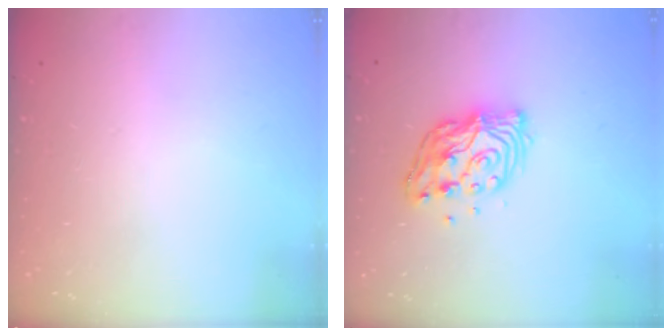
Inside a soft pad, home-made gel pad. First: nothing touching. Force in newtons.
{"total": 13.8, "press": 13.7, "slide": 1.6}